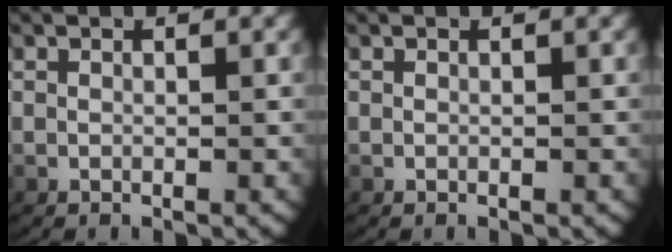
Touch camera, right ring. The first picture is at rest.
{"total": 0.0}